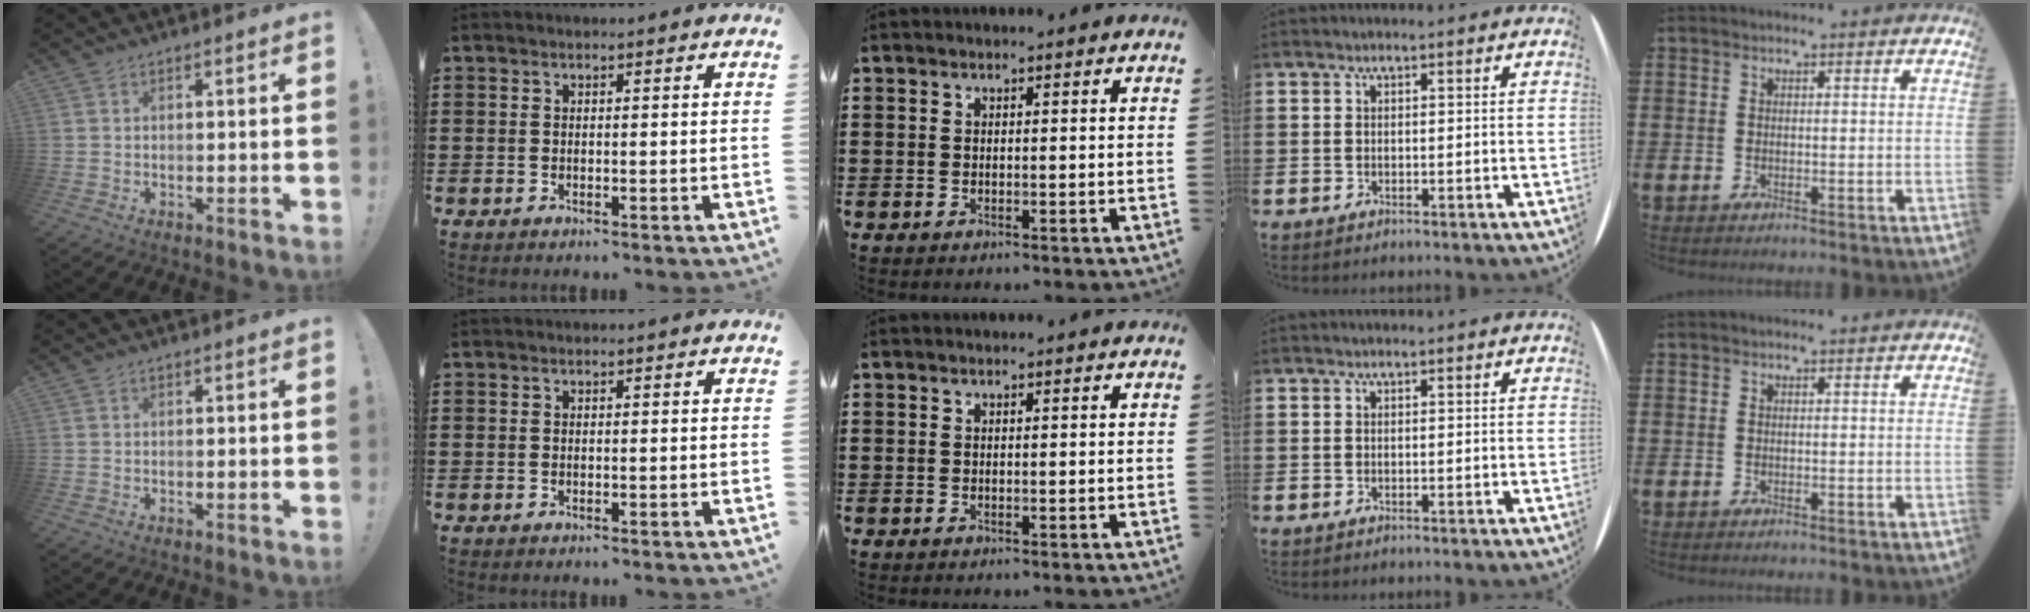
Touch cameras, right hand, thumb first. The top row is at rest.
{}